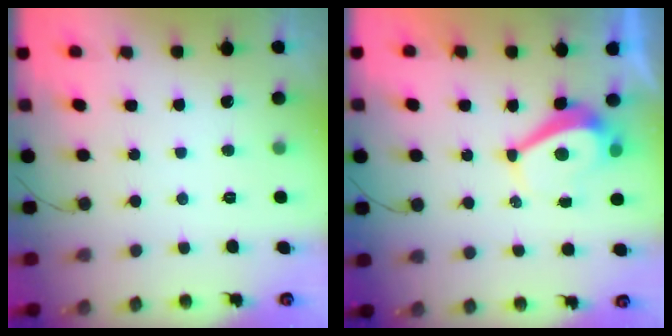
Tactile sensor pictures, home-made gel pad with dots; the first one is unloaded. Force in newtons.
{"total": 4.0, "press": 4.0, "slide": 0.5}